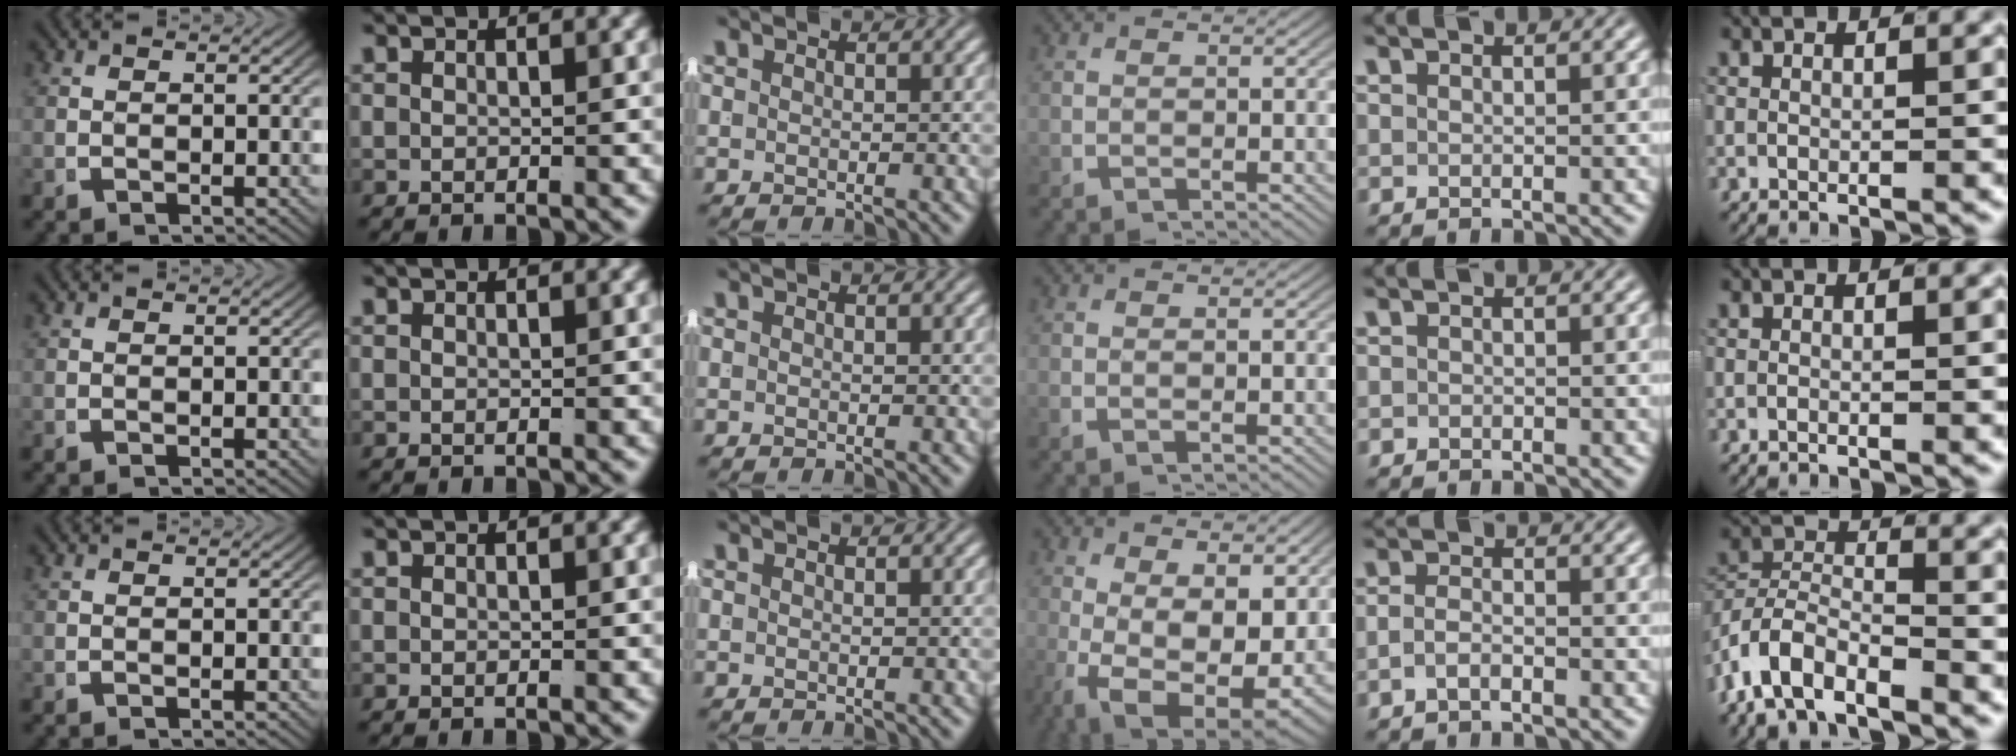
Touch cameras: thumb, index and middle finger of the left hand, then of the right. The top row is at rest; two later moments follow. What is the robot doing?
{"motion": "lift_and_place", "object": "shorts"}